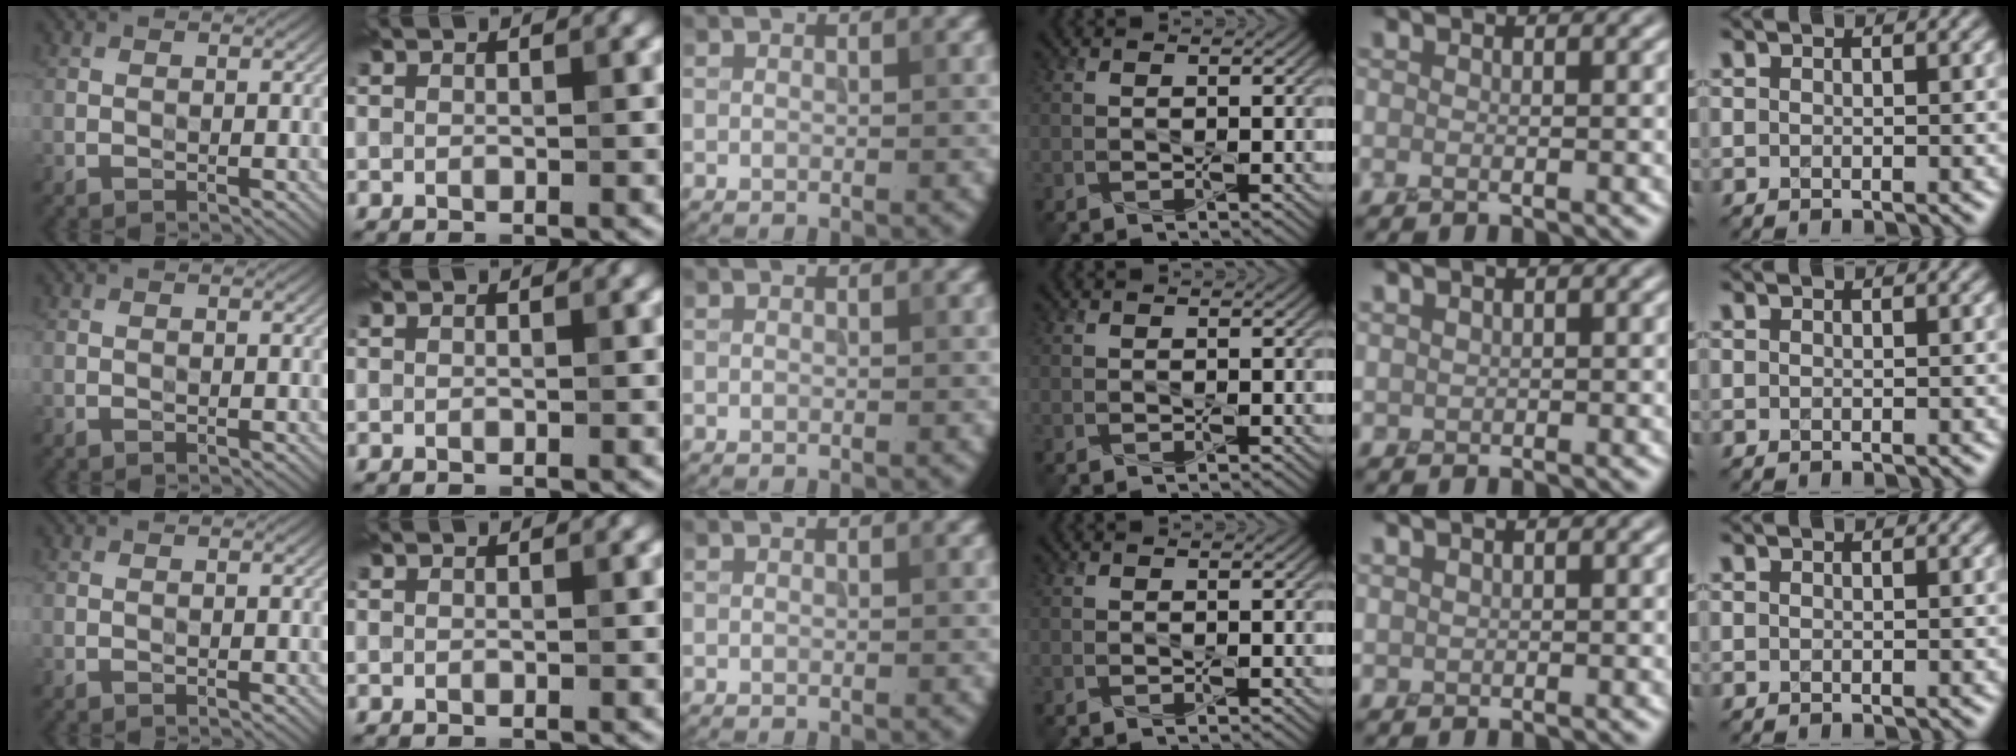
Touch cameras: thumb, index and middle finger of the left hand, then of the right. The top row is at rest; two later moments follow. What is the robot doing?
{"motion": "press", "object": "sticky note"}